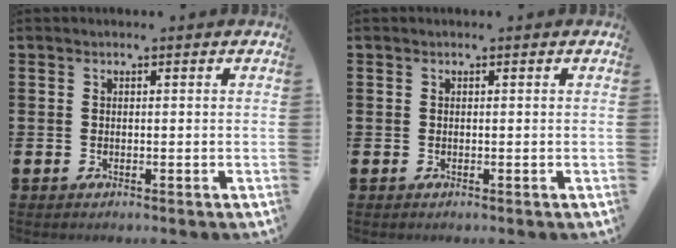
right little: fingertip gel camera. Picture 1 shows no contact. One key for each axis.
{"total": 0.0}